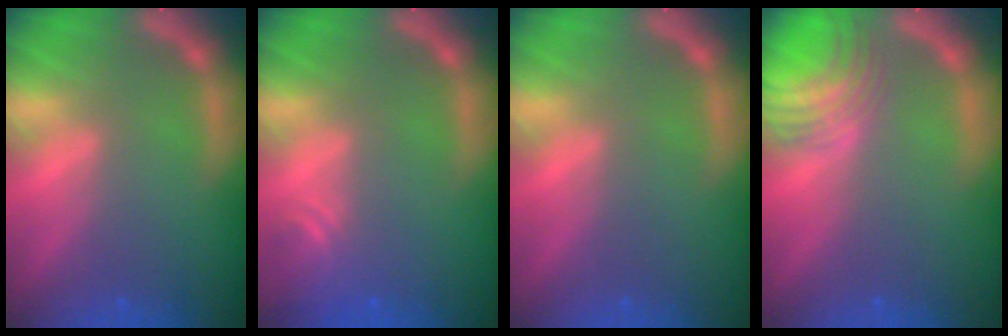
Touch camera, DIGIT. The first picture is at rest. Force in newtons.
{"total": 2.4}
{"total": 0.0}
{"total": 6.1}